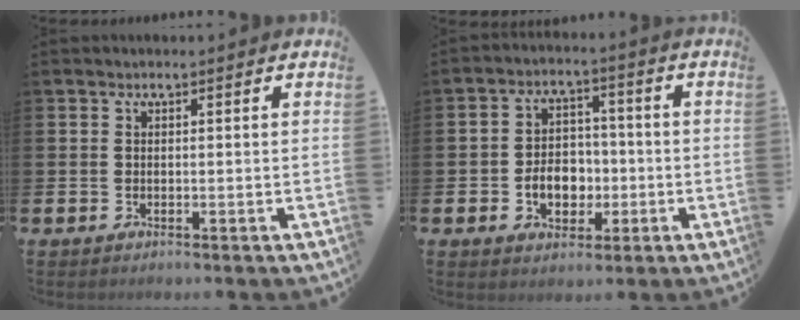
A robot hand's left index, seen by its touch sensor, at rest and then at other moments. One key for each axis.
{"total": 5.6, "fx": -1.5, "fy": 4.2, "fz": 3.4, "tx": -0.046, "ty": 0.005, "tz": -0.034}